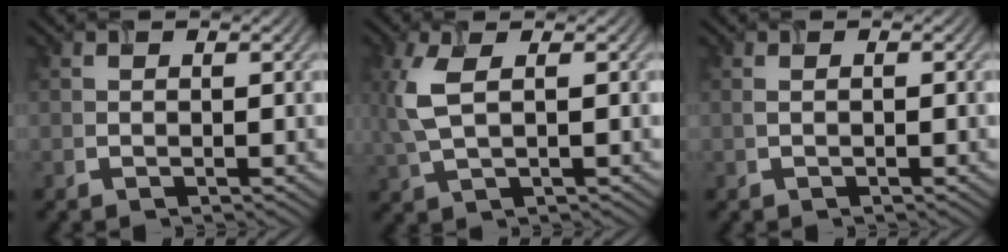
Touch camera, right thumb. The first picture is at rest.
{"total": 5.3, "force": [1.1, 2.1, 4.8], "torque": [-0.129, 0.005, 0.021]}
{"total": 0.6, "force": [0.1, 0.1, 0.5], "torque": [-0.013, 0.002, 0.002]}